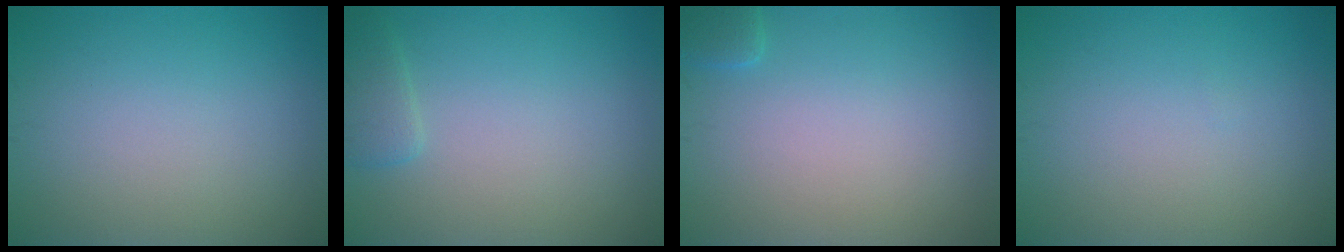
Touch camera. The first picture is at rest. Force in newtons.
{"total": 1.6, "press": 1.5, "slide": 0.2}
{"total": 1.1, "press": 1.0, "slide": 0.1}
{"total": 0.0}